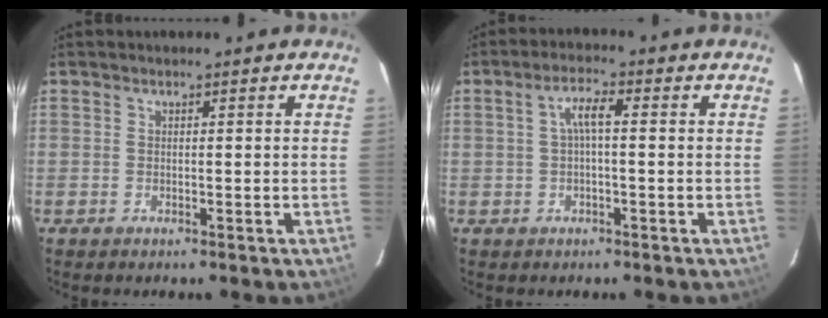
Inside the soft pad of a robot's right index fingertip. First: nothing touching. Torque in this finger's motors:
{"motor_torque": [0.69, 0.19, 0.29, 0.09]}